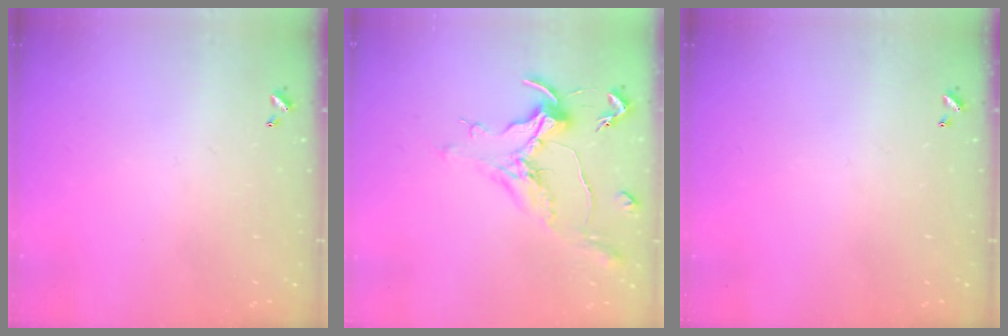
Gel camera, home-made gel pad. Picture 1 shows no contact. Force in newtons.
{"total": 1.4, "press": 0.6, "slide": 1.3}
{"total": 0.0}